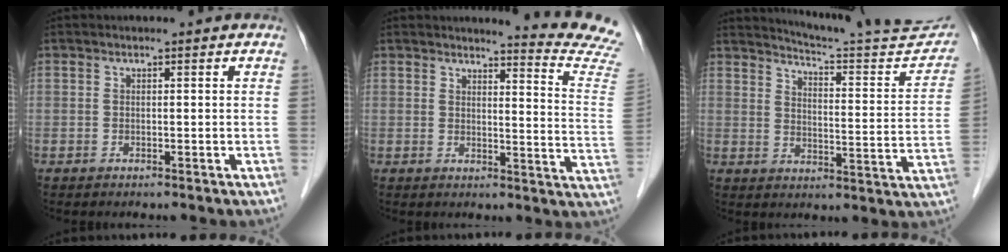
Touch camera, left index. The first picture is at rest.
{"total": 12.6, "force": [12.3, -2.0, 1.8], "torque": [-0.021, -0.124, 0.118]}
{"total": 18.9, "force": [18.1, 0.5, 5.5], "torque": [-0.079, -0.077, 0.223]}